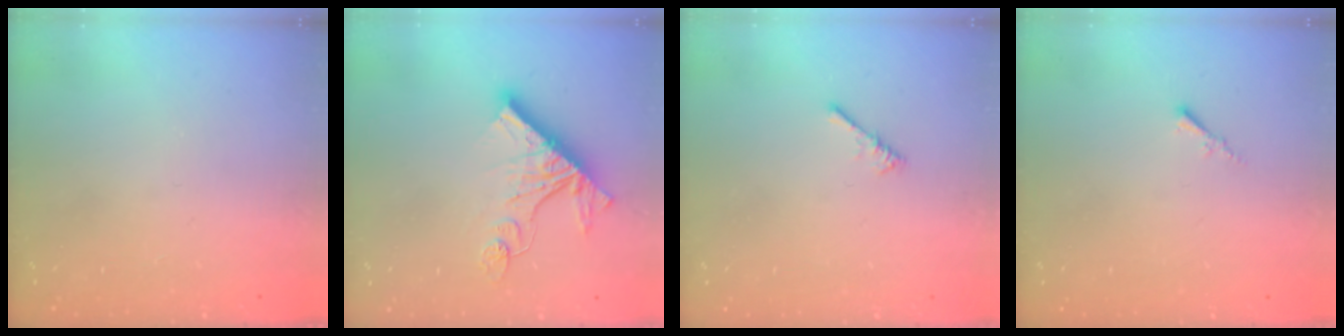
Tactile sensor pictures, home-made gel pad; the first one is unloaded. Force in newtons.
{"total": 12.9, "press": 12.9, "slide": 1.0}
{"total": 0.0}
{"total": 0.0}